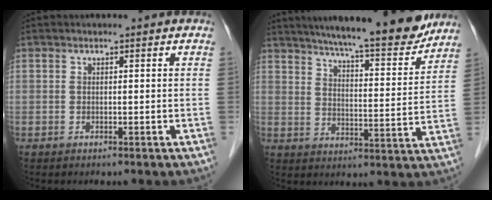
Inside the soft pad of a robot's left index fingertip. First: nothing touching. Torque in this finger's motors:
{"motor_torque": [0.42, -0.70, 0.67, 0.13]}